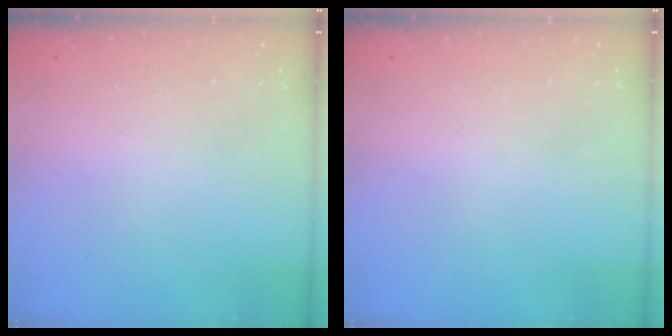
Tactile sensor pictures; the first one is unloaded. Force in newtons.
{"total": 0.0}